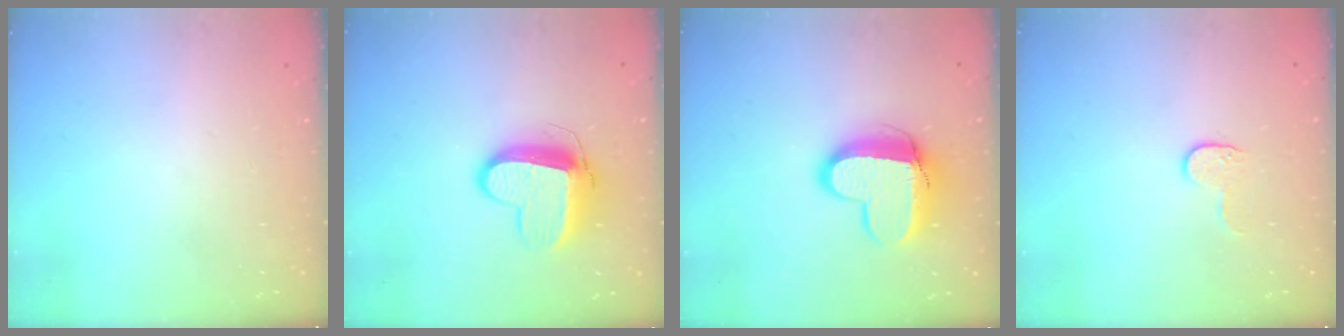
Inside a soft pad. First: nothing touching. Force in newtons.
{"total": 11.7, "press": 11.6, "slide": 1.3}
{"total": 12.5, "press": 12.5, "slide": 1.0}
{"total": 4.2, "press": 4.2, "slide": 0.3}